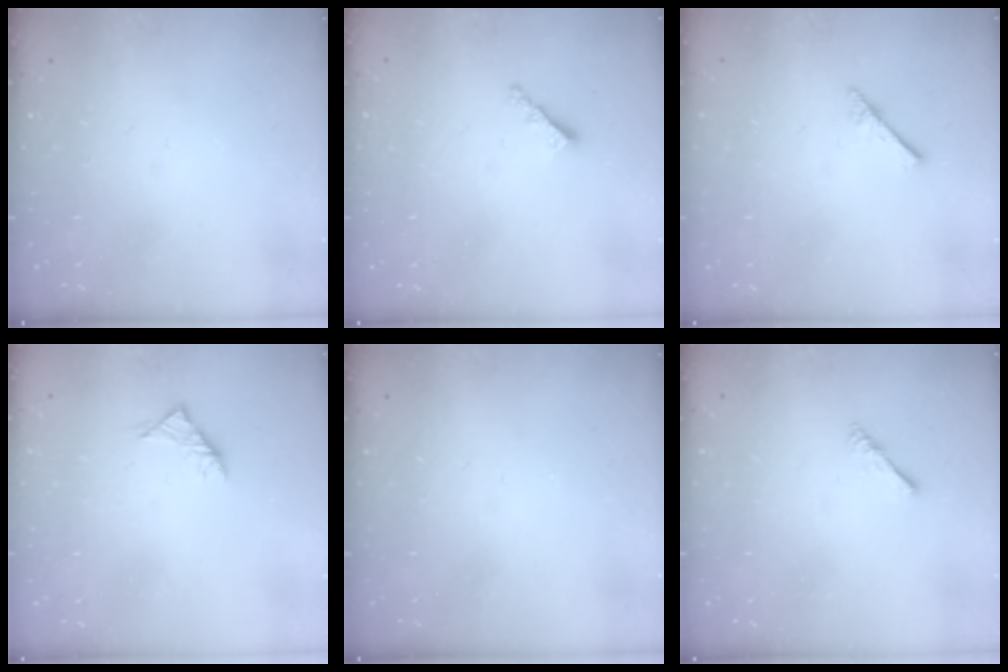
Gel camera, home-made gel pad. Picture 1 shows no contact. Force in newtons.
{"total": 2.9, "press": 2.9, "slide": 0.5}
{"total": 2.3, "press": 2.3, "slide": 0.2}
{"total": 2.9, "press": 2.8, "slide": 0.8}
{"total": 0.0}
{"total": 1.7, "press": 1.6, "slide": 0.4}